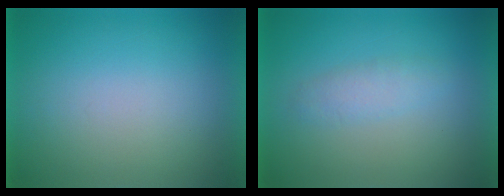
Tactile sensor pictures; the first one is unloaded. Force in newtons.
{"total": 2.3}